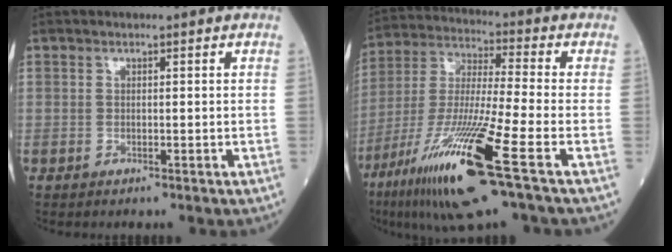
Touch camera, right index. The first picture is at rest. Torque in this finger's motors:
{"motor_torque": [1.60, -0.54, 0.97, 0.21]}